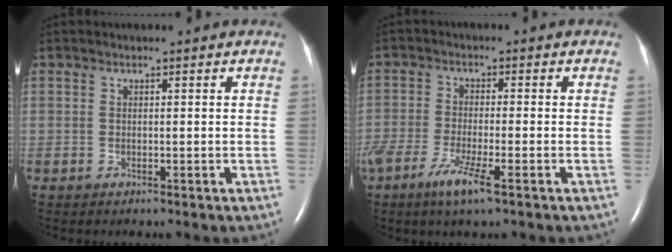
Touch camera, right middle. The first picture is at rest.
{"total": 5.9, "force": [-3.4, 0.4, 4.8], "torque": [-0.099, -0.015, -0.065]}